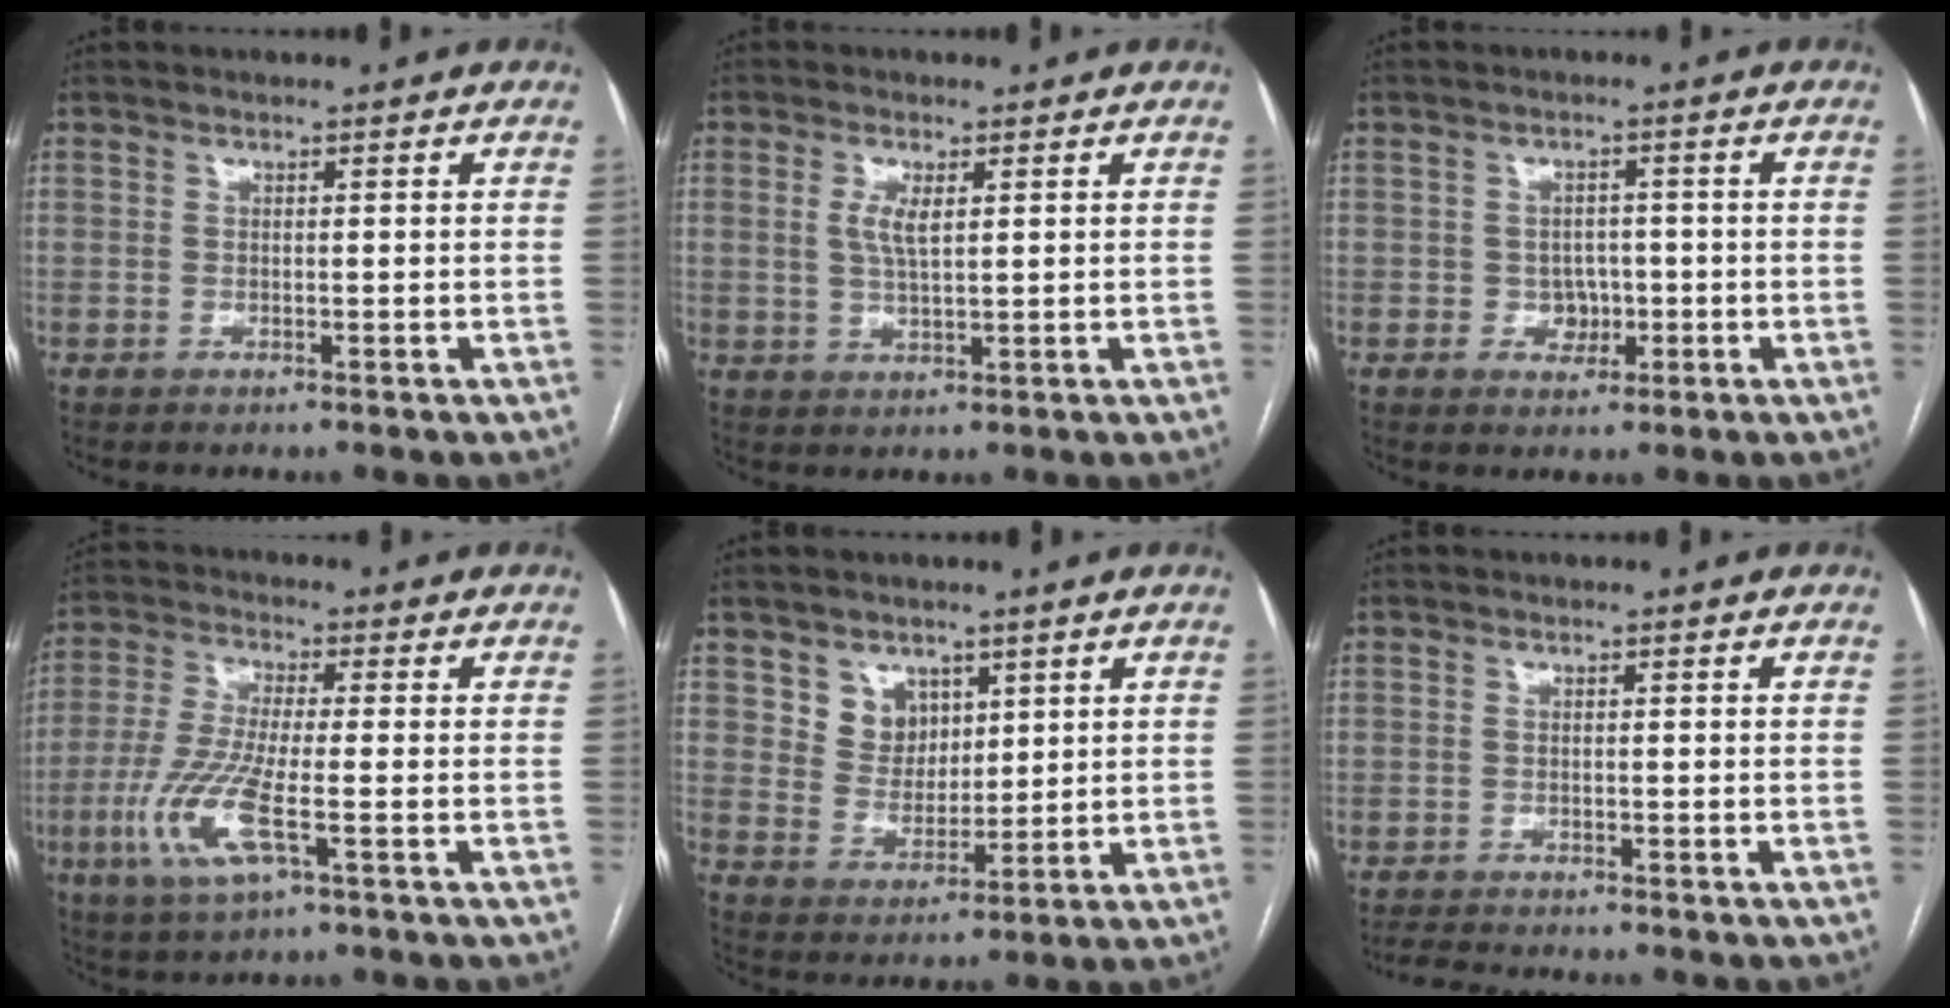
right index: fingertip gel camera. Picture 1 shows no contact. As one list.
[{"total": 3.6, "force": [1.0, 1.0, 3.2], "torque": [-0.069, -0.002, 0.022]}, {"total": 3.3, "force": [-0.8, 2.8, 1.5], "torque": [-0.015, 0.008, -0.005]}, {"total": 10.2, "force": [-3.4, 1.4, 9.5], "torque": [-0.210, -0.013, -0.069]}, {"total": 5.7, "force": [3.1, 4.5, 1.6], "torque": [-0.031, 0.006, 0.064]}, {"total": 3.1, "force": [-3.0, 0.2, 0.8], "torque": [-0.015, -0.013, -0.049]}]